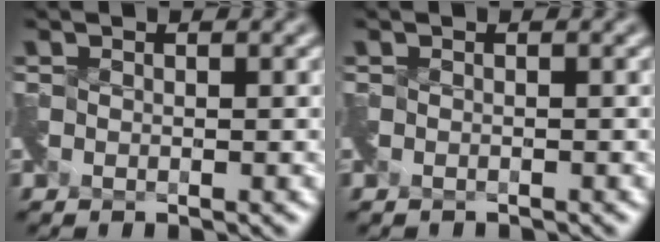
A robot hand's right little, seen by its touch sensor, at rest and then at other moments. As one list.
[{"total": 0.8, "force": [-0.7, 0.2, 0.0], "torque": [0.000, -0.010, -0.020]}]